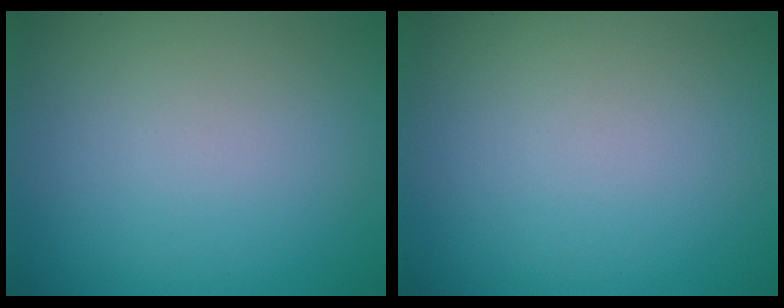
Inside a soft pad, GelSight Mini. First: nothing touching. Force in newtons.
{"total": 0.0}